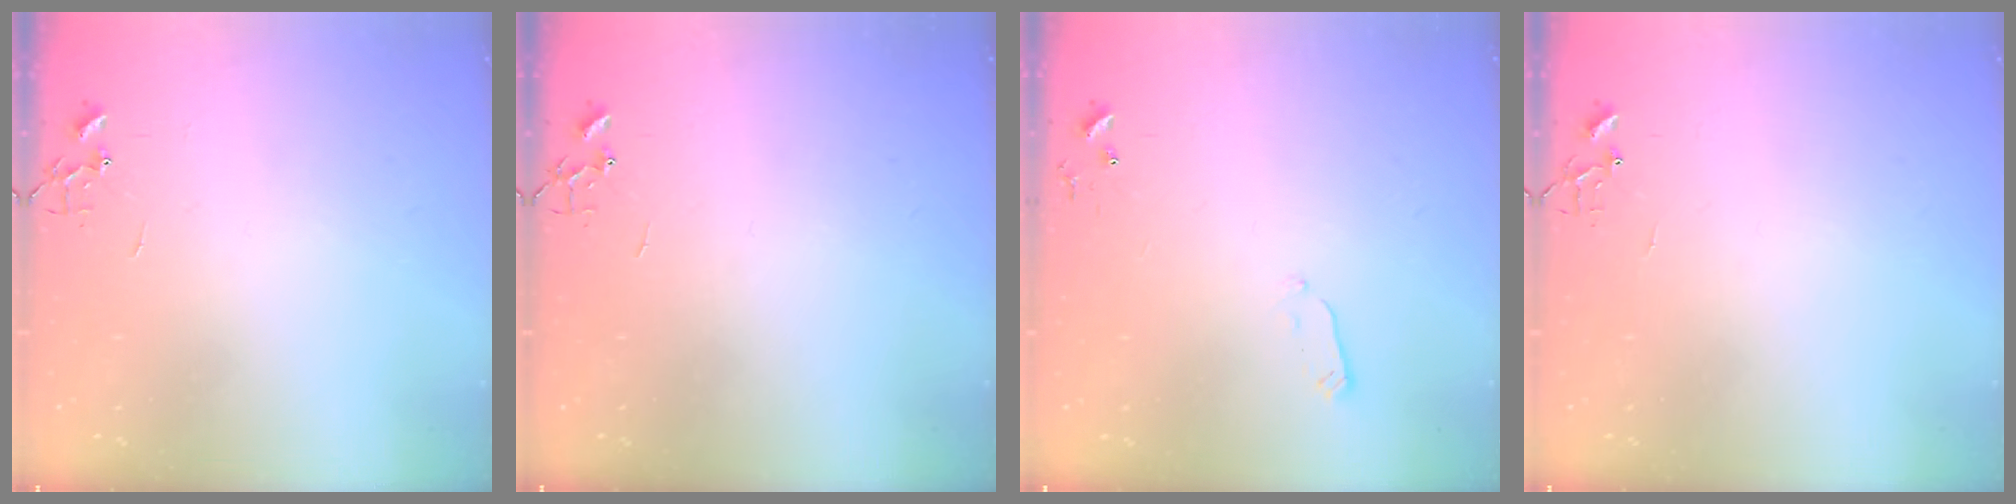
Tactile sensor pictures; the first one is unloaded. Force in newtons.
{"total": 0.0}
{"total": 2.7, "press": 2.6, "slide": 0.4}
{"total": 4.9, "press": 4.8, "slide": 0.6}